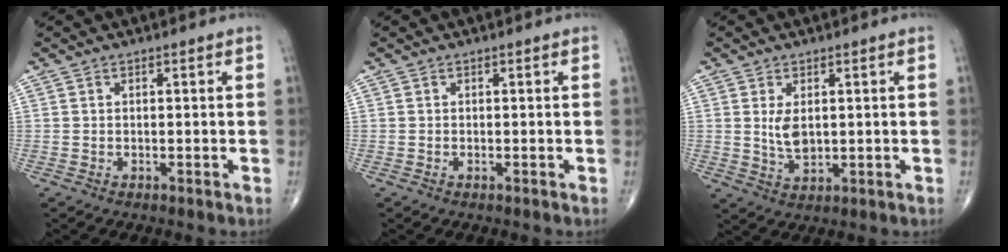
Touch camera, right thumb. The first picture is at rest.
{"total": 0.0}
{"total": 4.4, "force": [0.8, 2.4, 3.6], "torque": [-0.062, -0.012, 0.023]}